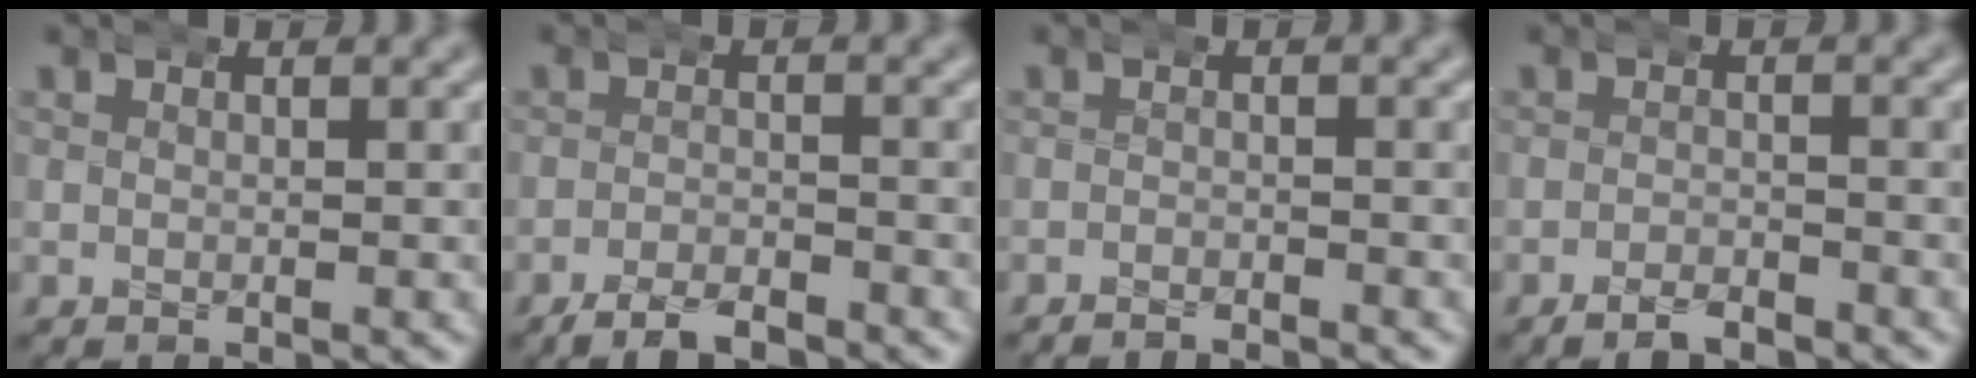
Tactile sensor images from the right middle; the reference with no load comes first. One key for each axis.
{"total": 3.7, "fx": -3.4, "fy": 0.7, "fz": 1.3, "tx": -0.010, "ty": -0.004, "tz": -0.059}
{"total": 1.9, "fx": -1.9, "fy": -0.1, "fz": 0.1, "tx": 0.007, "ty": -0.001, "tz": -0.035}
{"total": 2.8, "fx": -2.6, "fy": 0.5, "fz": 0.9, "tx": -0.004, "ty": 0.000, "tz": -0.048}